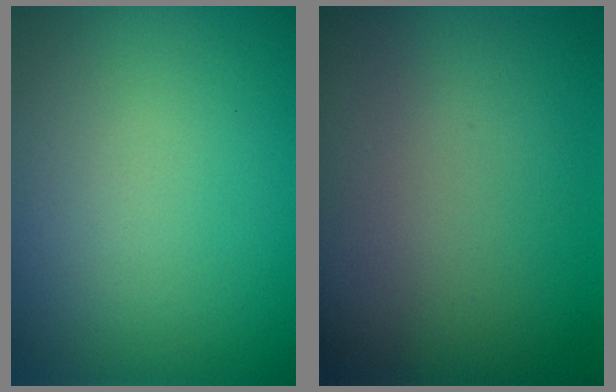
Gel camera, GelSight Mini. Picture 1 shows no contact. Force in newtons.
{"total": 0.0}